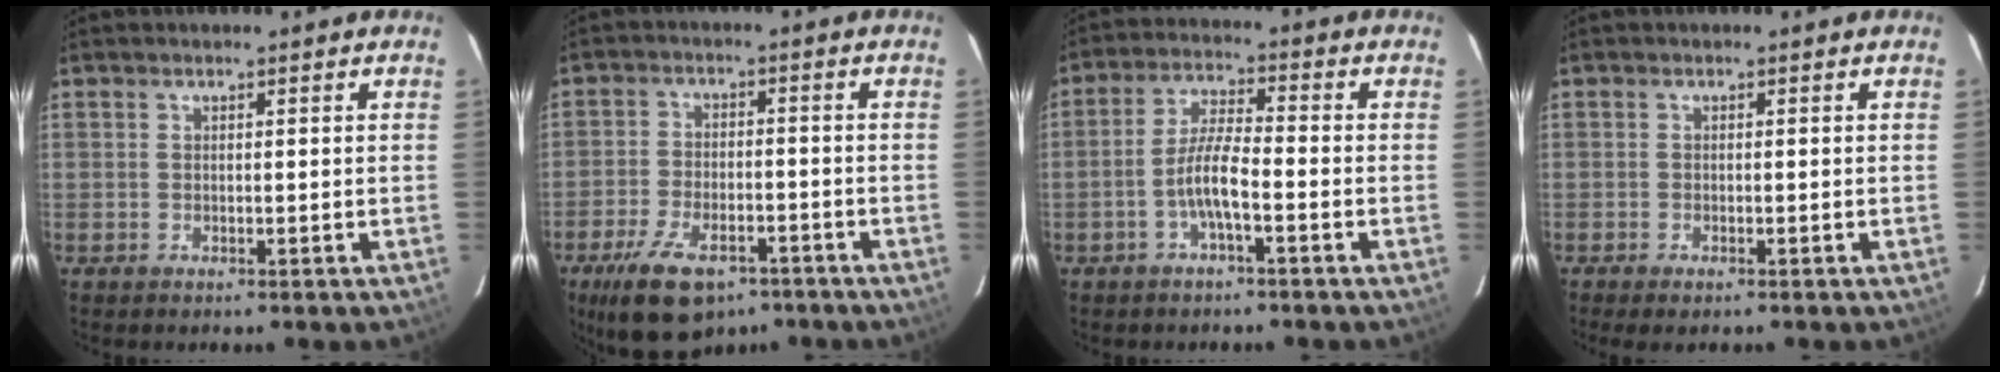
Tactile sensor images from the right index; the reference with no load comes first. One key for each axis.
{"total": 13.5, "fx": -8.7, "fy": 6.5, "fz": 8.0, "tx": -0.175, "ty": -0.018, "tz": -0.144}
{"total": 6.0, "fx": -2.6, "fy": 0.9, "fz": 5.3, "tx": -0.111, "ty": 0.007, "tz": -0.048}
{"total": 2.2, "fx": -1.6, "fy": 0.6, "fz": 1.3, "tx": -0.031, "ty": -0.008, "tz": -0.028}